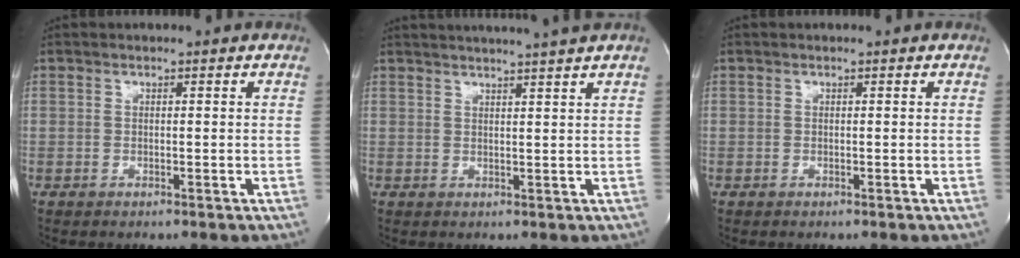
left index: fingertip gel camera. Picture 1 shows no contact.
{"total": 8.3, "force": [7.3, -1.6, 3.5], "torque": [-0.048, 0.004, 0.087]}
{"total": 0.0}